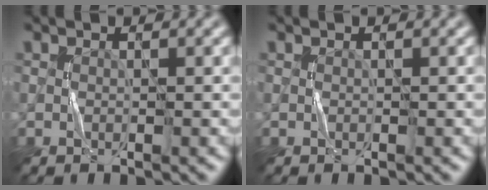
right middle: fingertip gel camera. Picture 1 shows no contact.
{"total": 0.0}